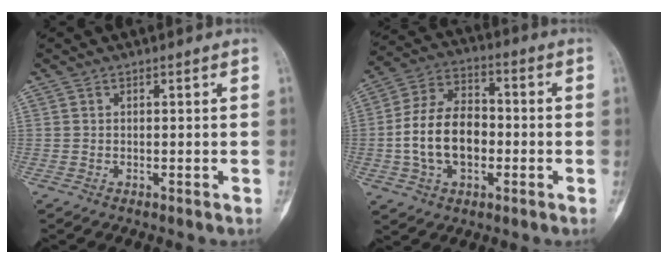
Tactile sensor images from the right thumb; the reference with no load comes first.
{"total": 14.3, "force": [-2.1, 9.5, 10.6], "torque": [-0.183, 0.033, -0.039]}